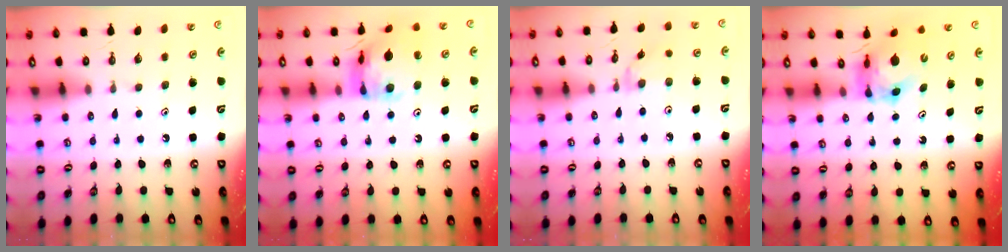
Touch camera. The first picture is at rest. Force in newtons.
{"total": 13.9, "press": 13.8, "slide": 1.5}
{"total": 2.4, "press": 2.4, "slide": 0.3}
{"total": 5.3, "press": 5.3, "slide": 0.6}